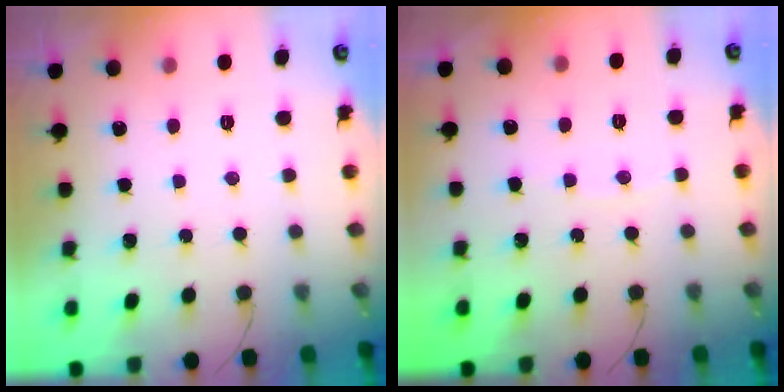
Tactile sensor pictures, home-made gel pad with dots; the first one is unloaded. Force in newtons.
{"total": 2.0, "press": 2.0, "slide": 0.3}